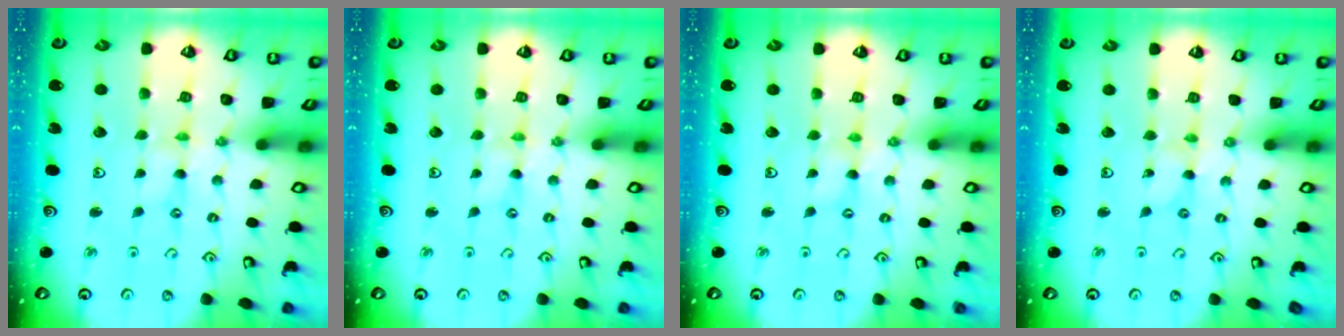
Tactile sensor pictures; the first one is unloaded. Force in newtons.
{"total": 0.0}
{"total": 0.0}
{"total": 0.0}